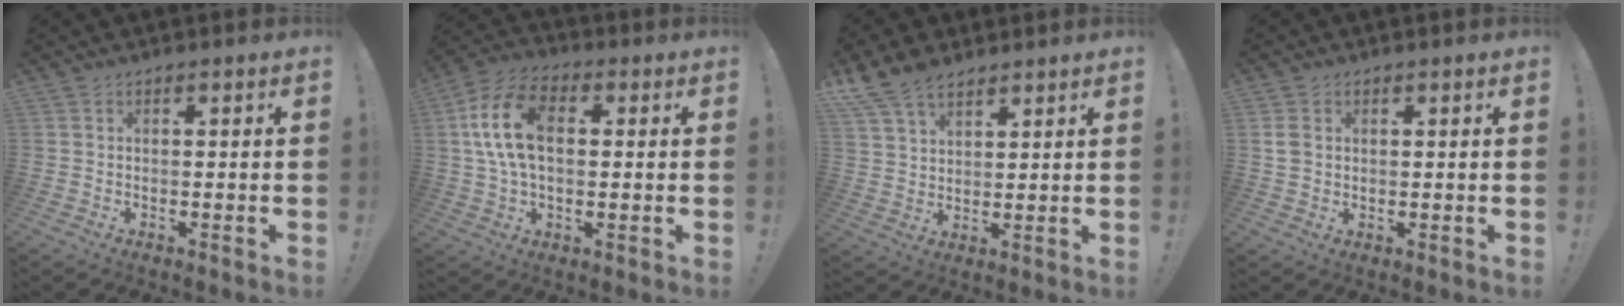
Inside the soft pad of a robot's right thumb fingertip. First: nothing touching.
{"total": 14.8, "force": [2.4, 9.0, 11.5], "torque": [-0.215, 0.005, 0.043]}
{"total": 10.2, "force": [7.5, 5.4, 4.2], "torque": [-0.078, -0.036, 0.148]}
{"total": 3.5, "force": [0.9, 2.6, 2.2], "torque": [-0.038, -0.001, 0.016]}